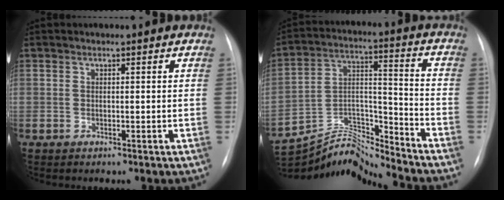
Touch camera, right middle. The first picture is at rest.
{"total": 13.4, "force": [-13.3, -1.5, 0.5], "torque": [-0.016, 0.044, -0.246]}